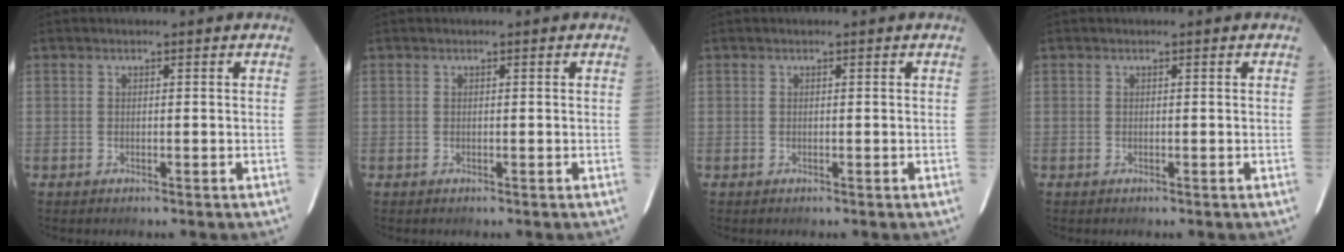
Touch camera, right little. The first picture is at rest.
{"total": 0.0}
{"total": 0.0}
{"total": 0.0}